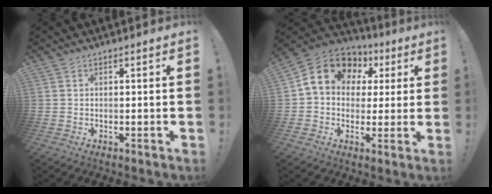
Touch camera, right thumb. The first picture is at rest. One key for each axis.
{"total": 14.5, "fx": 5.5, "fy": 11.1, "fz": 7.6, "tx": -0.107, "ty": -0.019, "tz": 0.105}